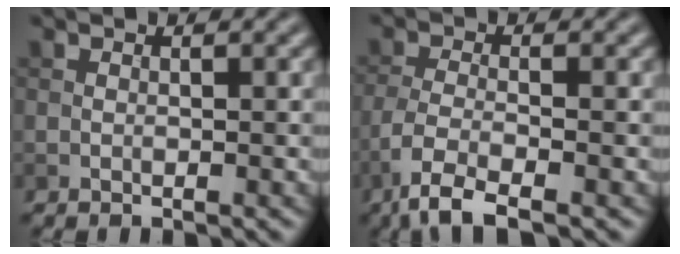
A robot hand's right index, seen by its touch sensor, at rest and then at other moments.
{"total": 4.4, "force": [-3.1, 0.9, 3.0], "torque": [-0.063, -0.008, -0.071]}